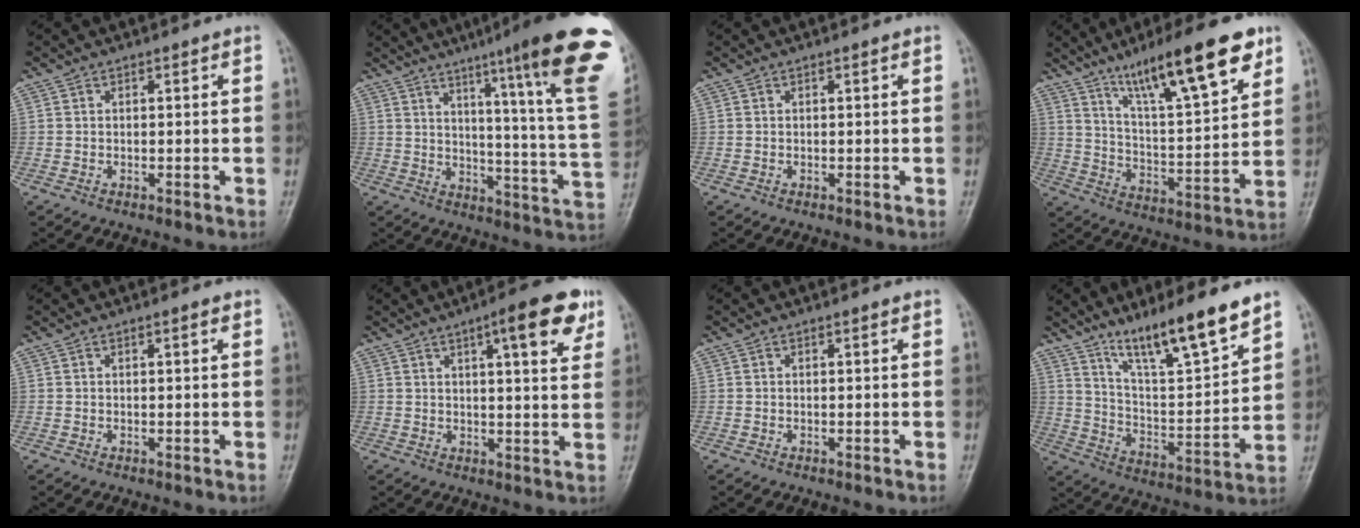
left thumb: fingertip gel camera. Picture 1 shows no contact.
{"total": 25.1, "force": [14.5, 1.1, 20.5], "torque": [-0.252, -0.077, 0.189]}
{"total": 0.0}
{"total": 19.3, "force": [12.0, 4.1, 14.6], "torque": [-0.209, -0.049, 0.201]}
{"total": 0.8, "force": [0.5, 0.1, 0.7], "torque": [-0.010, 0.000, 0.006]}
{"total": 10.3, "force": [5.4, 2.5, 8.4], "torque": [-0.097, -0.018, 0.067]}
{"total": 0.0}
{"total": 15.7, "force": [11.7, 2.2, 10.2], "torque": [-0.156, -0.073, 0.211]}